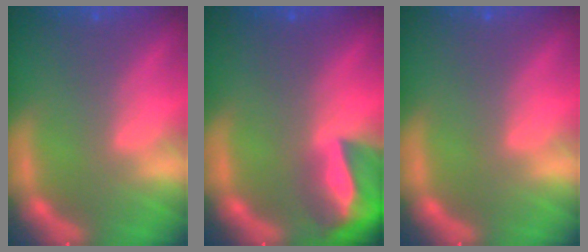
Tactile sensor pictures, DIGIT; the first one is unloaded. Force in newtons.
{"total": 8.5}
{"total": 0.0}